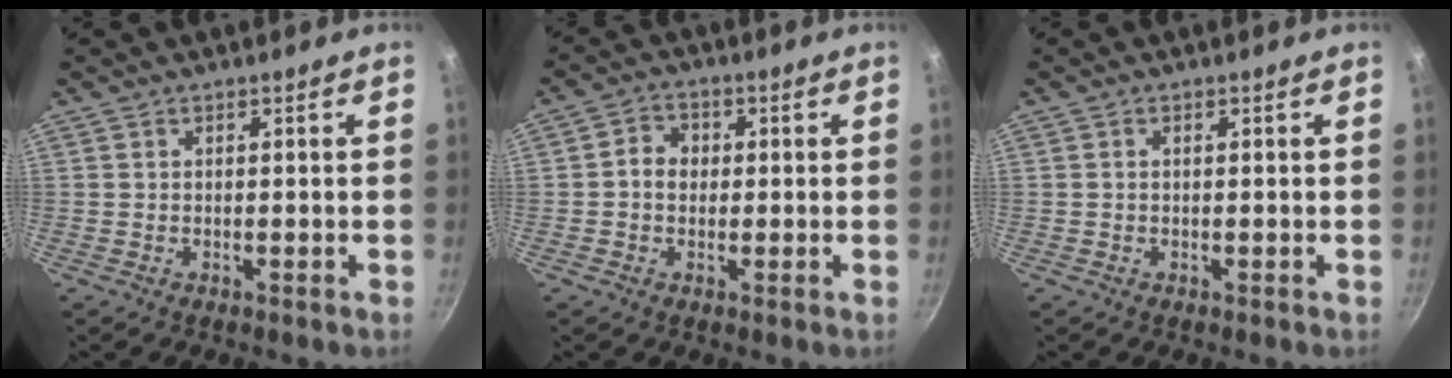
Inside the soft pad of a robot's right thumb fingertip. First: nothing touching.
{"total": 4.4, "force": [0.1, 3.7, 2.3], "torque": [-0.018, 0.009, -0.008]}
{"total": 0.5, "force": [0.1, 0.3, 0.5], "torque": [-0.010, 0.003, 0.002]}